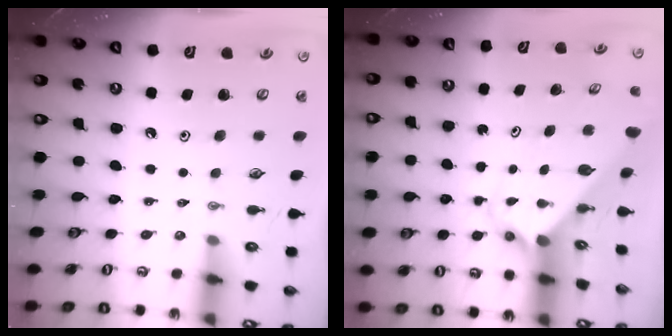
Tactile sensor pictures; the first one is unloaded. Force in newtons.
{"total": 3.2, "press": 3.1, "slide": 0.3}